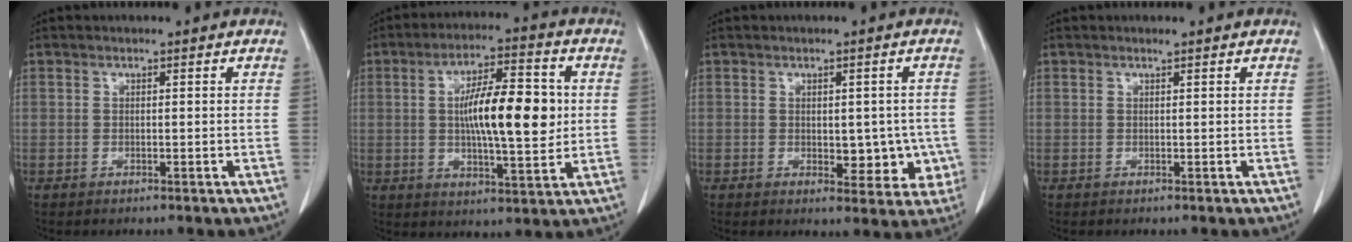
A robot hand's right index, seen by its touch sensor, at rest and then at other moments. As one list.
[{"total": 13.3, "force": [1.0, 3.4, 12.8], "torque": [-0.218, 0.009, 0.015]}, {"total": 6.4, "force": [-1.0, 3.8, 5.1], "torque": [-0.045, 0.006, -0.001]}, {"total": 0.0}]